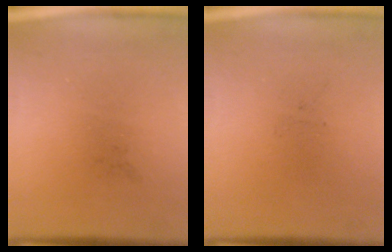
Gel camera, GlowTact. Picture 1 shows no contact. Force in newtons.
{"total": 0.0}